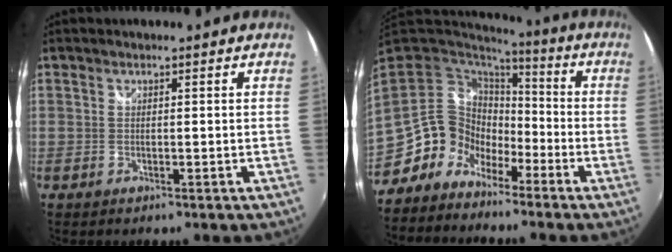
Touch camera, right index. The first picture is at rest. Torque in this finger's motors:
{"motor_torque": [-0.08, -0.09, -0.49, -0.21]}